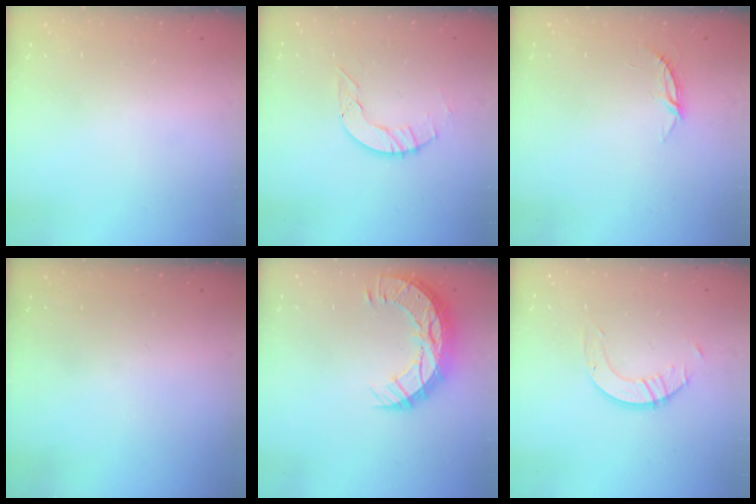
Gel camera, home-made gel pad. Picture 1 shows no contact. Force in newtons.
{"total": 5.5, "press": 5.5, "slide": 0.2}
{"total": 3.8, "press": 3.8, "slide": 0.2}
{"total": 0.0}
{"total": 11.7, "press": 11.7, "slide": 0.8}
{"total": 4.8, "press": 4.7, "slide": 0.4}